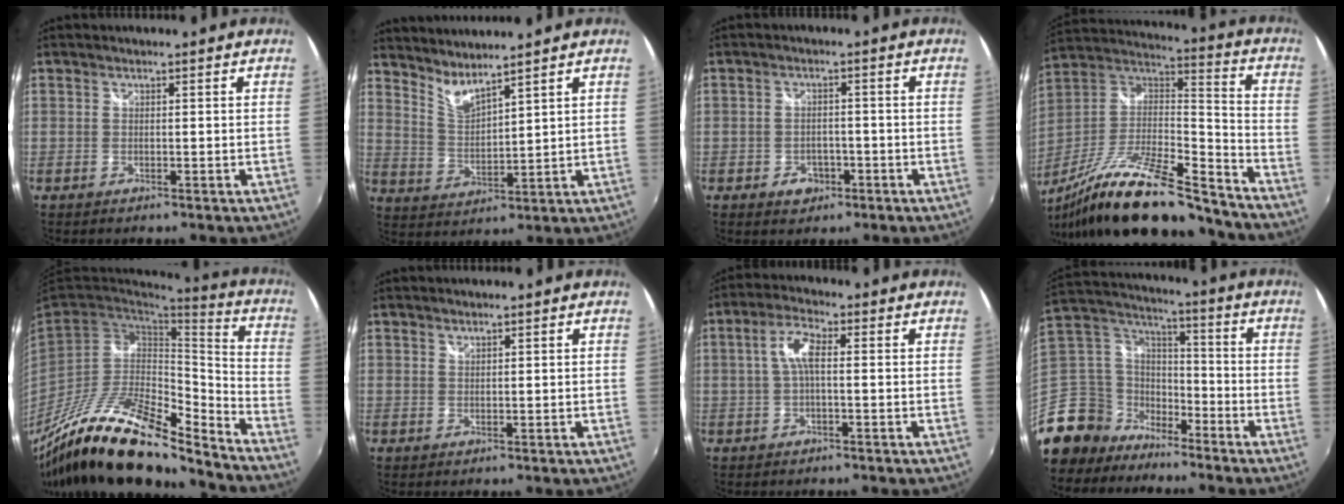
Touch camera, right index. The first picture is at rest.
{"total": 5.6, "force": [5.1, 0.1, 2.1], "torque": [-0.041, -0.012, 0.103]}
{"total": 4.2, "force": [-2.0, 3.3, 1.5], "torque": [-0.038, 0.003, -0.023]}
{"total": 25.1, "force": [-19.0, 5.5, 15.5], "torque": [-0.277, -0.038, -0.315]}
{"total": 25.2, "force": [-18.8, 6.5, 15.5], "torque": [-0.280, -0.039, -0.327]}
{"total": 0.6, "force": [0.6, 0.0, -0.1], "torque": [0.002, 0.000, 0.012]}
{"total": 4.9, "force": [0.2, 1.5, 4.7], "torque": [-0.094, 0.012, 0.004]}
{"total": 14.2, "force": [-10.5, 9.3, 2.6], "torque": [-0.100, 0.038, -0.201]}